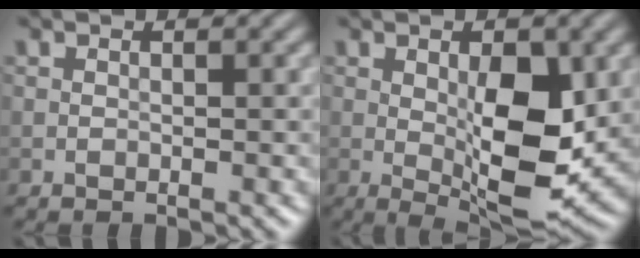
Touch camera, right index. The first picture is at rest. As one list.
[{"total": 7.7, "force": [0.0, 2.9, 7.1], "torque": [-0.109, -0.012, 0.007]}]